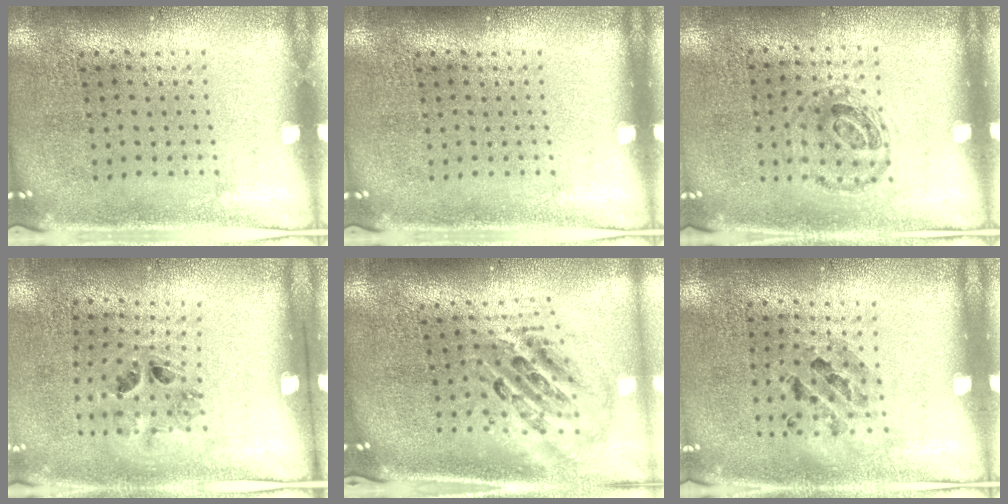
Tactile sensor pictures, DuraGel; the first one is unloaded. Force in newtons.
{"total": 0.0}
{"total": 0.9, "press": 0.8, "slide": 0.4}
{"total": 1.3, "press": 0.8, "slide": 1.1}
{"total": 2.5, "press": 1.7, "slide": 1.8}
{"total": 0.8, "press": 0.8, "slide": 0.1}